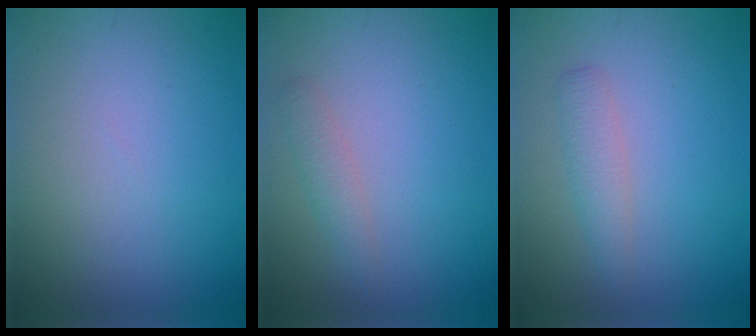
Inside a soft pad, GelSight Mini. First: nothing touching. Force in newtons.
{"total": 1.5, "press": 1.5, "slide": 0.0}
{"total": 1.8, "press": 1.8, "slide": 0.0}